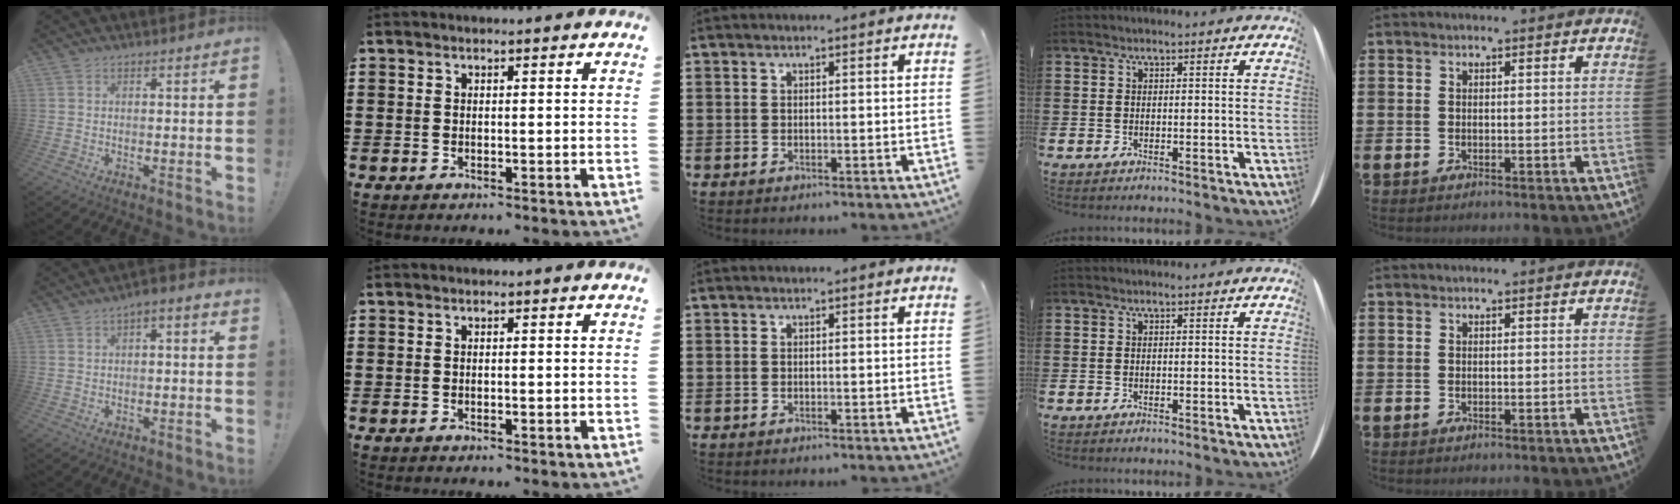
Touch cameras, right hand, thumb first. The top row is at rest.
{"thumb": {"total": 2.8, "force": [-1.0, 1.2, 2.3], "torque": [-0.035, 0.010, -0.022]}}